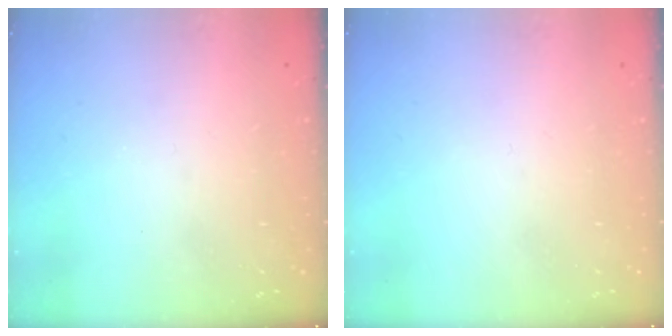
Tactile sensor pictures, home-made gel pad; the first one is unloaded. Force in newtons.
{"total": 1.6, "press": 1.6, "slide": 0.1}